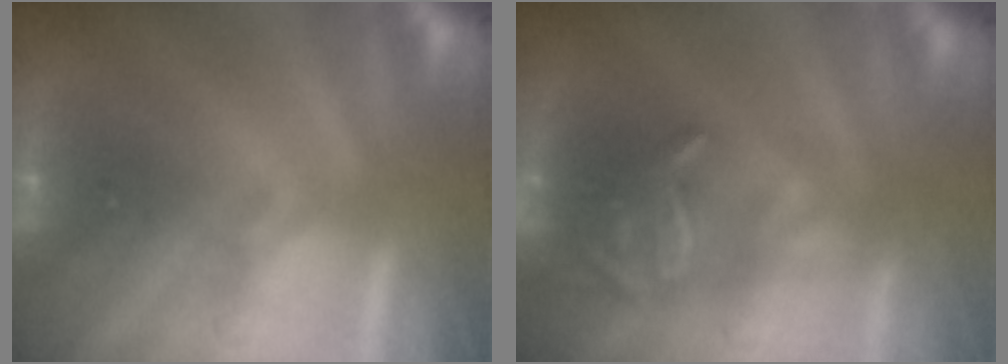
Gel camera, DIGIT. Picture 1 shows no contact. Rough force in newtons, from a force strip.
{"total": 7.3}